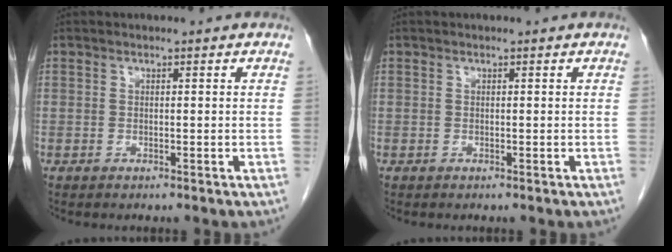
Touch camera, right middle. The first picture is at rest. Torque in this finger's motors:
{"motor_torque": [-0.06, -0.05, 0.00, 0.00]}